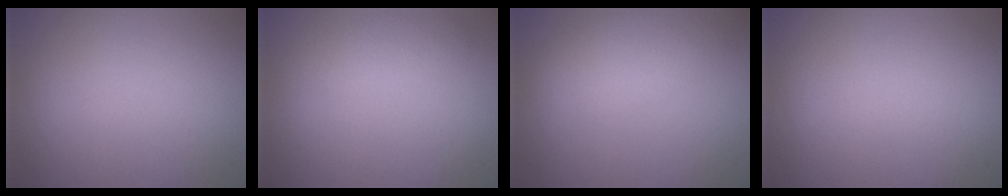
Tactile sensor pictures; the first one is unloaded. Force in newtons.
{"total": 1.7, "press": 1.7, "slide": 0.1}
{"total": 4.7, "press": 4.7, "slide": 0.3}
{"total": 0.0}